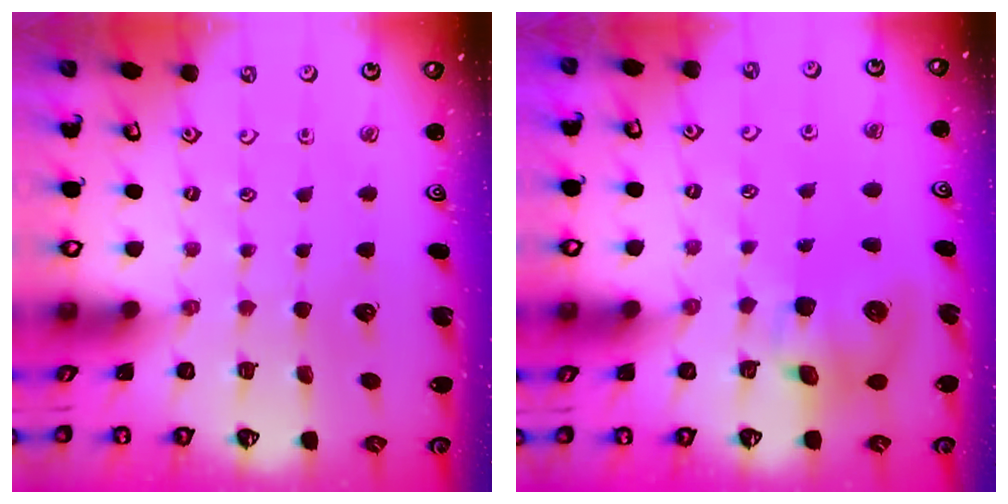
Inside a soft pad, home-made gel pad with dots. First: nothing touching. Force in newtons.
{"total": 8.8, "press": 8.7, "slide": 1.2}